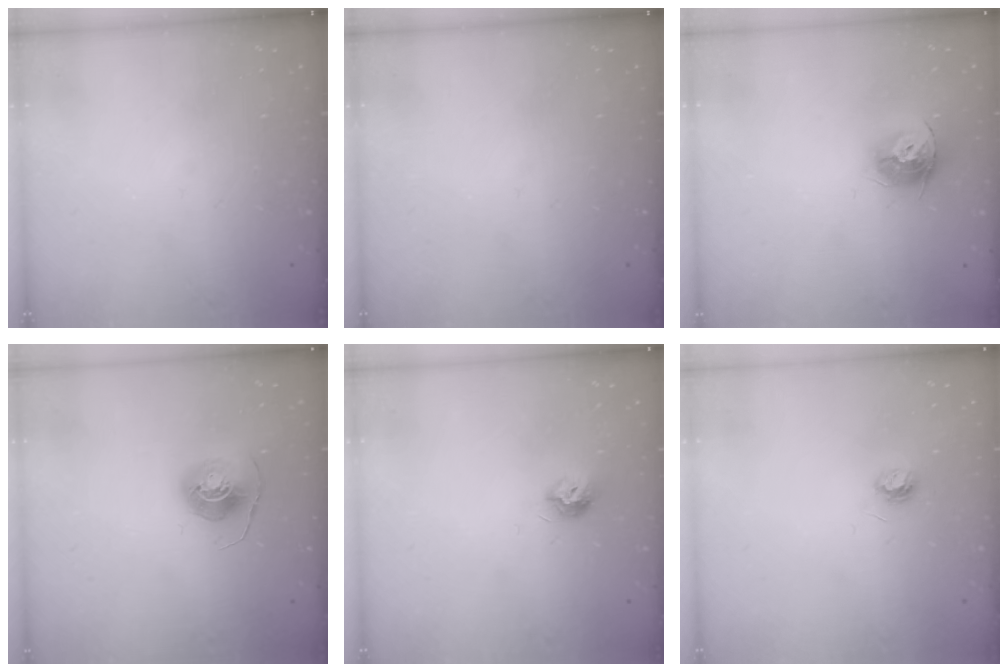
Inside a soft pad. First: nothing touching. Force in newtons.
{"total": 0.0}
{"total": 11.1, "press": 11.0, "slide": 0.9}
{"total": 6.8, "press": 6.8, "slide": 0.4}
{"total": 7.5, "press": 7.5, "slide": 0.1}
{"total": 3.9, "press": 3.9, "slide": 0.5}